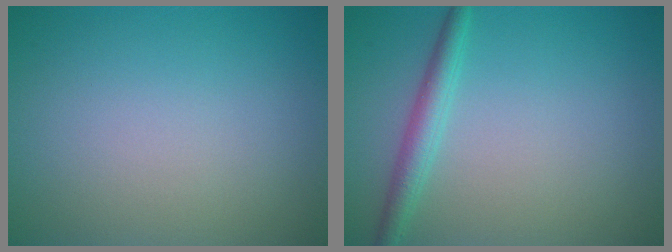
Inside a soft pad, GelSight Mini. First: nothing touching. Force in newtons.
{"total": 2.4, "press": 2.4, "slide": 0.1}